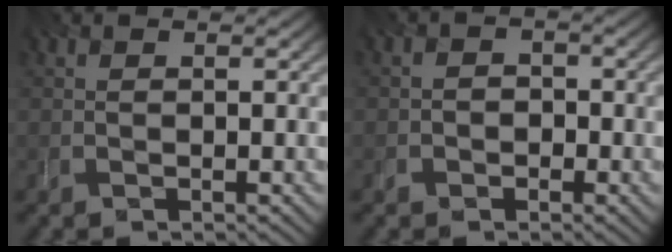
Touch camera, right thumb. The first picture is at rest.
{"total": 1.4, "force": [-0.7, 1.2, 0.2], "torque": [0.012, 0.001, -0.016]}